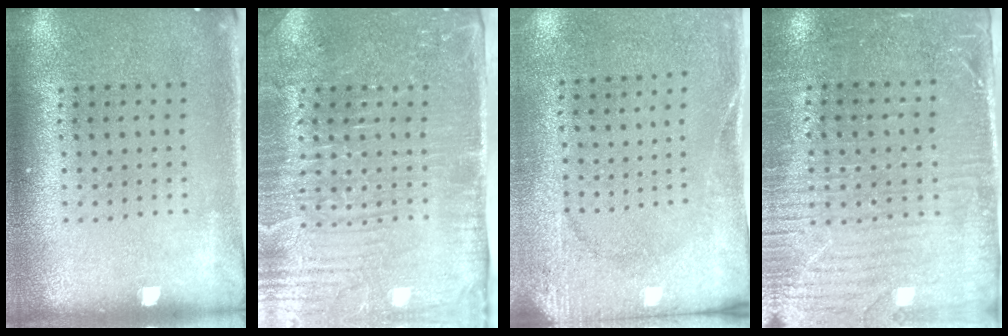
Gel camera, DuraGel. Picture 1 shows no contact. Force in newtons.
{"total": 5.0, "press": 4.5, "slide": 2.4}
{"total": 2.6, "press": 2.1, "slide": 1.6}
{"total": 3.4, "press": 3.1, "slide": 1.5}